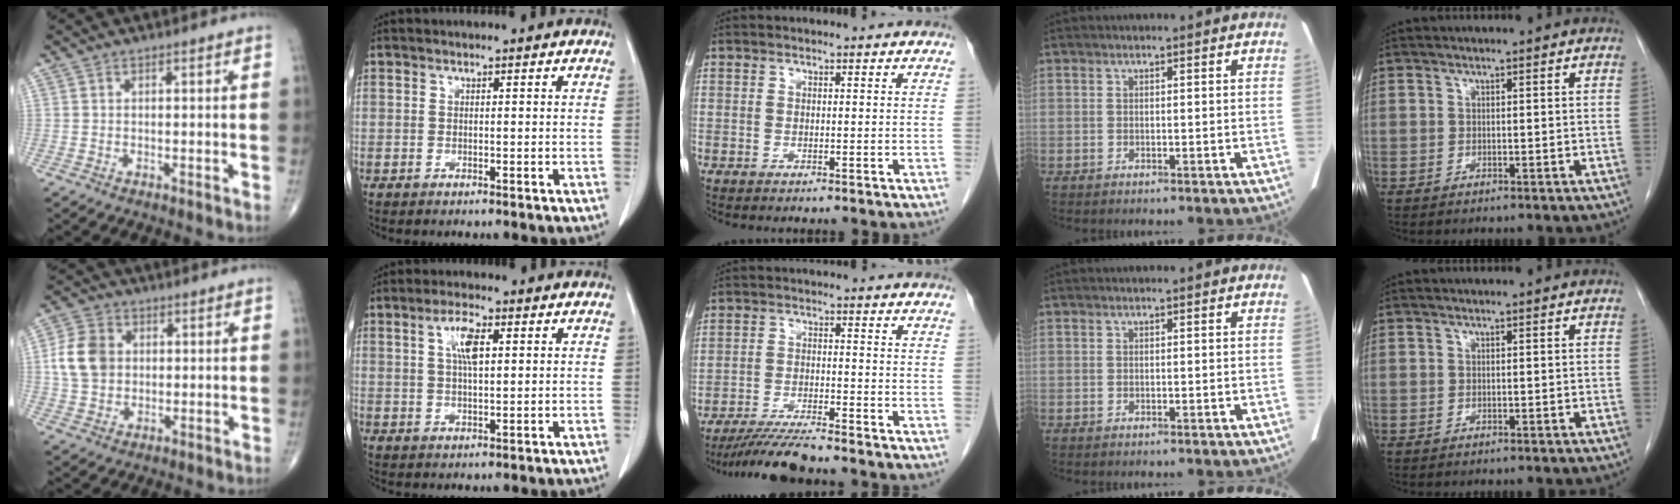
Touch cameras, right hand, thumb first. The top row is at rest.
{"thumb": {"total": 9.0, "force": [1.1, 7.2, 5.4], "torque": [-0.088, 0.007, 0.018]}, "index": {"total": 5.1, "force": [1.6, 1.4, 4.6], "torque": [-0.090, 0.005, 0.032]}, "middle": {"total": 6.5, "force": [-5.9, -0.5, 2.7], "torque": [-0.046, -0.024, -0.108]}}